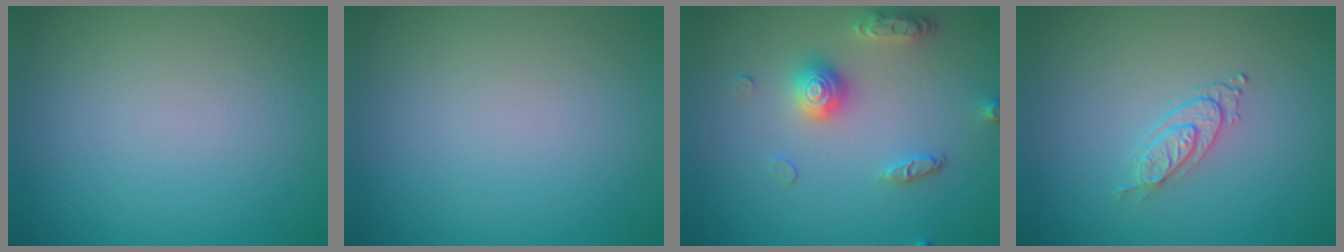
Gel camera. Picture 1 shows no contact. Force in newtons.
{"total": 0.0}
{"total": 3.5, "press": 3.1, "slide": 1.7}
{"total": 2.0, "press": 1.4, "slide": 1.4}